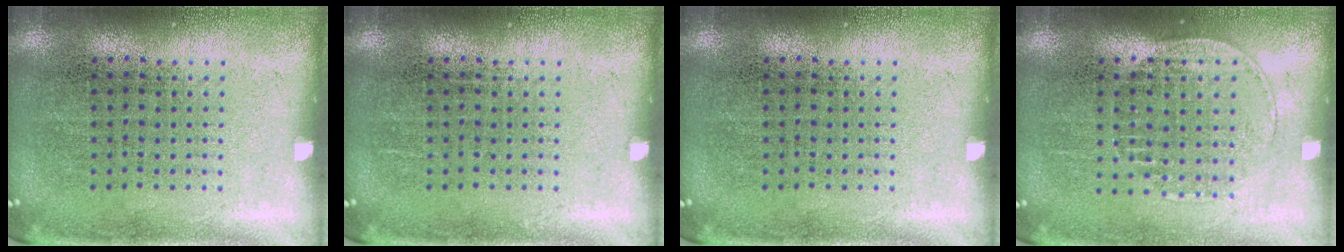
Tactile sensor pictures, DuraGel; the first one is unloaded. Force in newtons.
{"total": 0.0}
{"total": 0.0}
{"total": 1.2, "press": 1.0, "slide": 0.5}